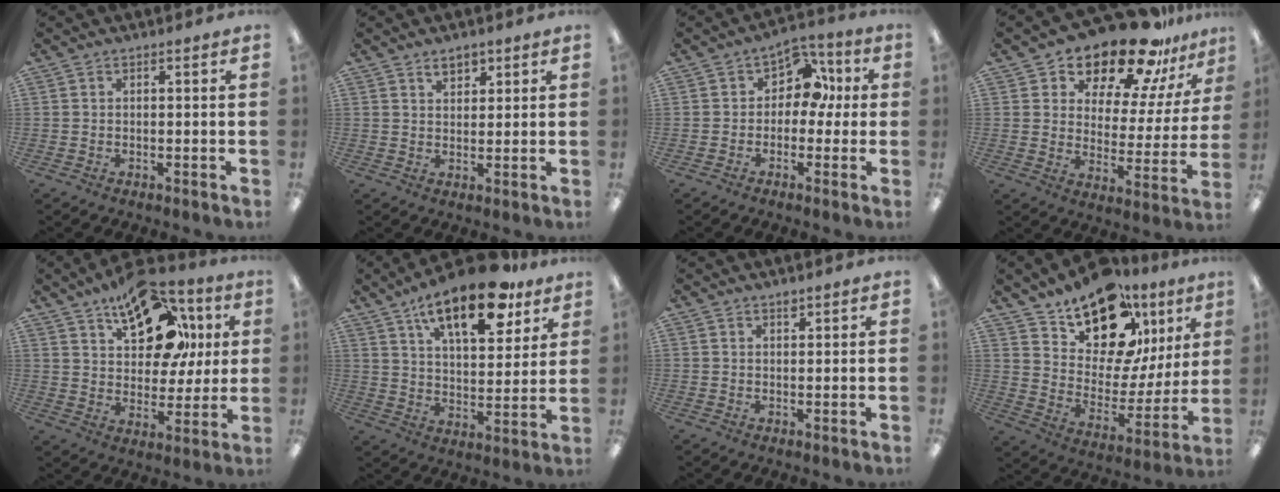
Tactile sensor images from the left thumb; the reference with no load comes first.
{"total": 3.6, "force": [2.6, 2.0, 1.4], "torque": [-0.006, -0.007, 0.044]}
{"total": 8.3, "force": [1.9, 6.3, 5.1], "torque": [-0.069, -0.001, 0.031]}
{"total": 18.3, "force": [15.8, 6.1, 7.1], "torque": [-0.122, -0.122, 0.274]}
{"total": 20.0, "force": [10.7, 11.7, 12.2], "torque": [-0.183, -0.043, 0.187]}
{"total": 18.4, "force": [11.9, 7.4, 12.0], "torque": [-0.182, -0.057, 0.195]}
{"total": 1.3, "force": [1.2, 0.3, 0.3], "torque": [0.001, -0.004, 0.021]}
{"total": 18.4, "force": [13.4, 9.2, 8.5], "torque": [-0.141, -0.095, 0.238]}